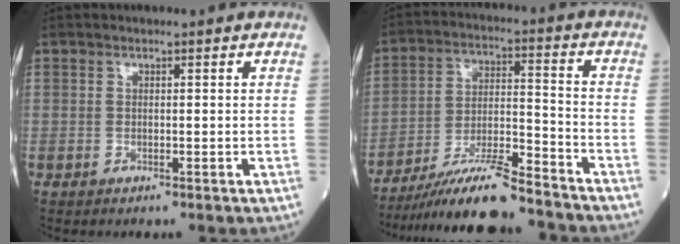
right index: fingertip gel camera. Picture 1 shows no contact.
{"total": 13.4, "force": [-11.8, 0.3, 6.4], "torque": [-0.107, -0.005, -0.209]}